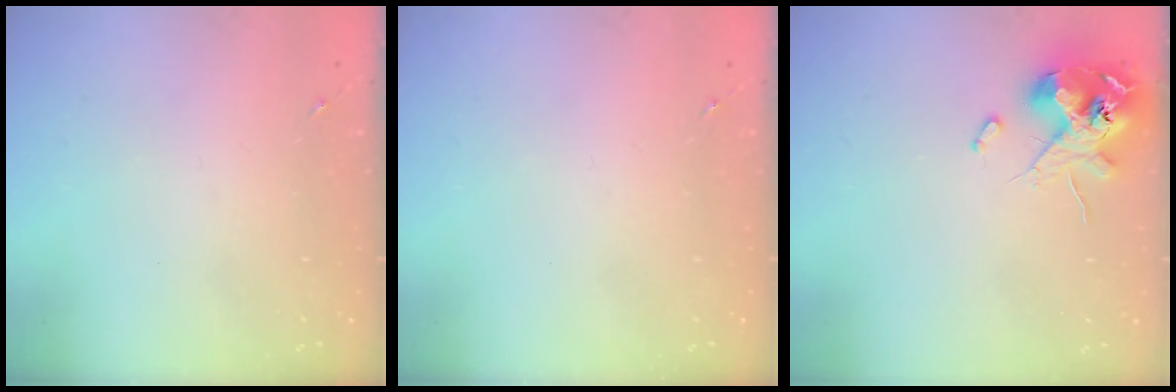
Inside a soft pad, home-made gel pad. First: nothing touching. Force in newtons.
{"total": 0.0}
{"total": 12.4, "press": 12.2, "slide": 2.2}